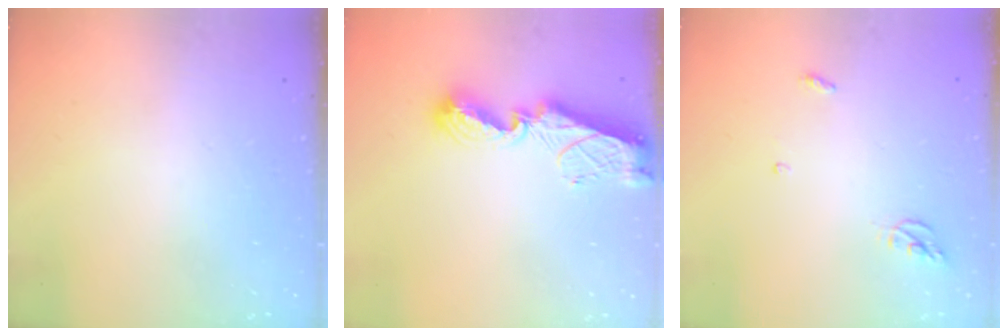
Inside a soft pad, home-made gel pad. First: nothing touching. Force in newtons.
{"total": 10.2, "press": 10.1, "slide": 1.1}
{"total": 3.9, "press": 3.8, "slide": 0.3}